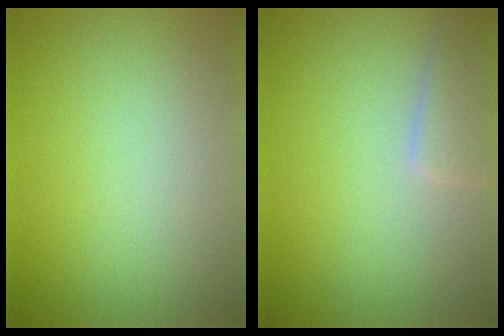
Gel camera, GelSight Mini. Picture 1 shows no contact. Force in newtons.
{"total": 2.4, "press": 2.4, "slide": 0.1}